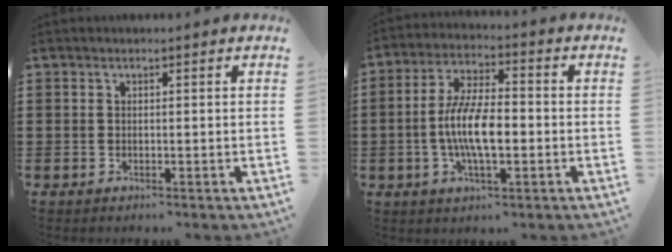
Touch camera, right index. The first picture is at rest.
{"total": 9.2, "force": [-1.7, 3.4, 8.4], "torque": [-0.185, -0.005, -0.039]}